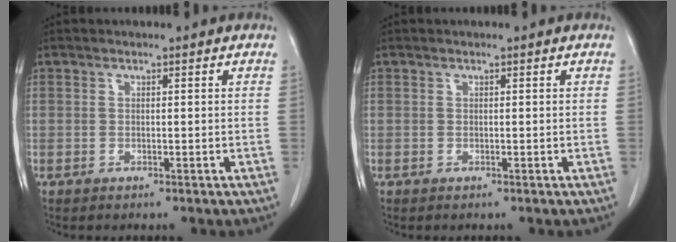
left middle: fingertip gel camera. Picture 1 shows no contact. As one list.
[{"total": 0.0}]